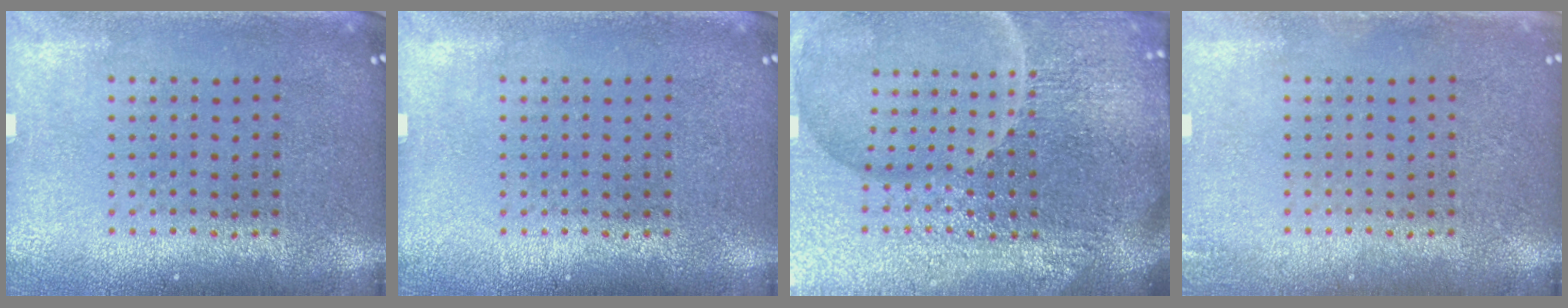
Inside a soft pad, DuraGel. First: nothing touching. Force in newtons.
{"total": 0.0}
{"total": 7.1, "press": 6.3, "slide": 3.3}
{"total": 1.0, "press": 1.0, "slide": 0.1}